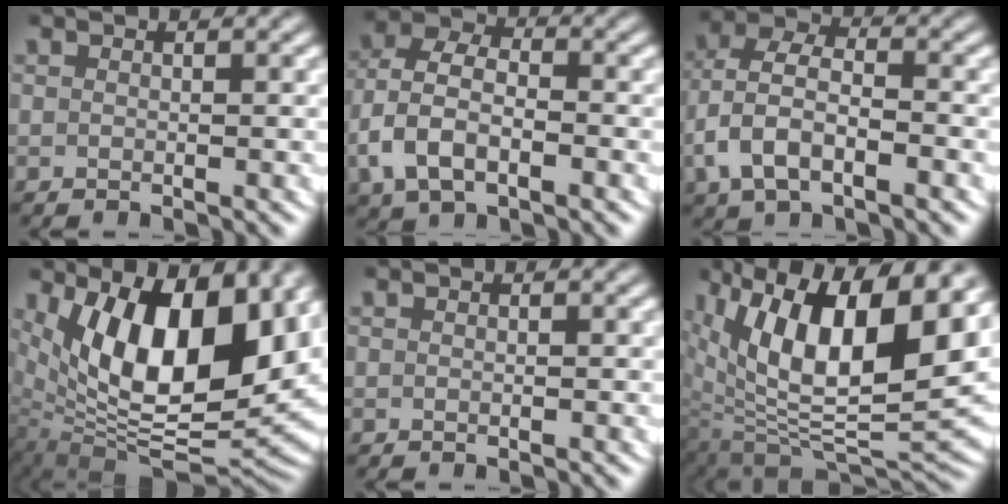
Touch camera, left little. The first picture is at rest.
{"total": 6.0, "force": [-1.1, 4.4, 3.9], "torque": [-0.088, -0.020, -0.013]}
{"total": 5.4, "force": [-1.1, 3.8, 3.7], "torque": [-0.084, -0.020, -0.013]}
{"total": 15.7, "force": [0.2, 8.7, 13.1], "torque": [-0.220, -0.036, 0.028]}
{"total": 0.0}
{"total": 15.2, "force": [1.1, 8.2, 12.7], "torque": [-0.213, -0.030, 0.037]}